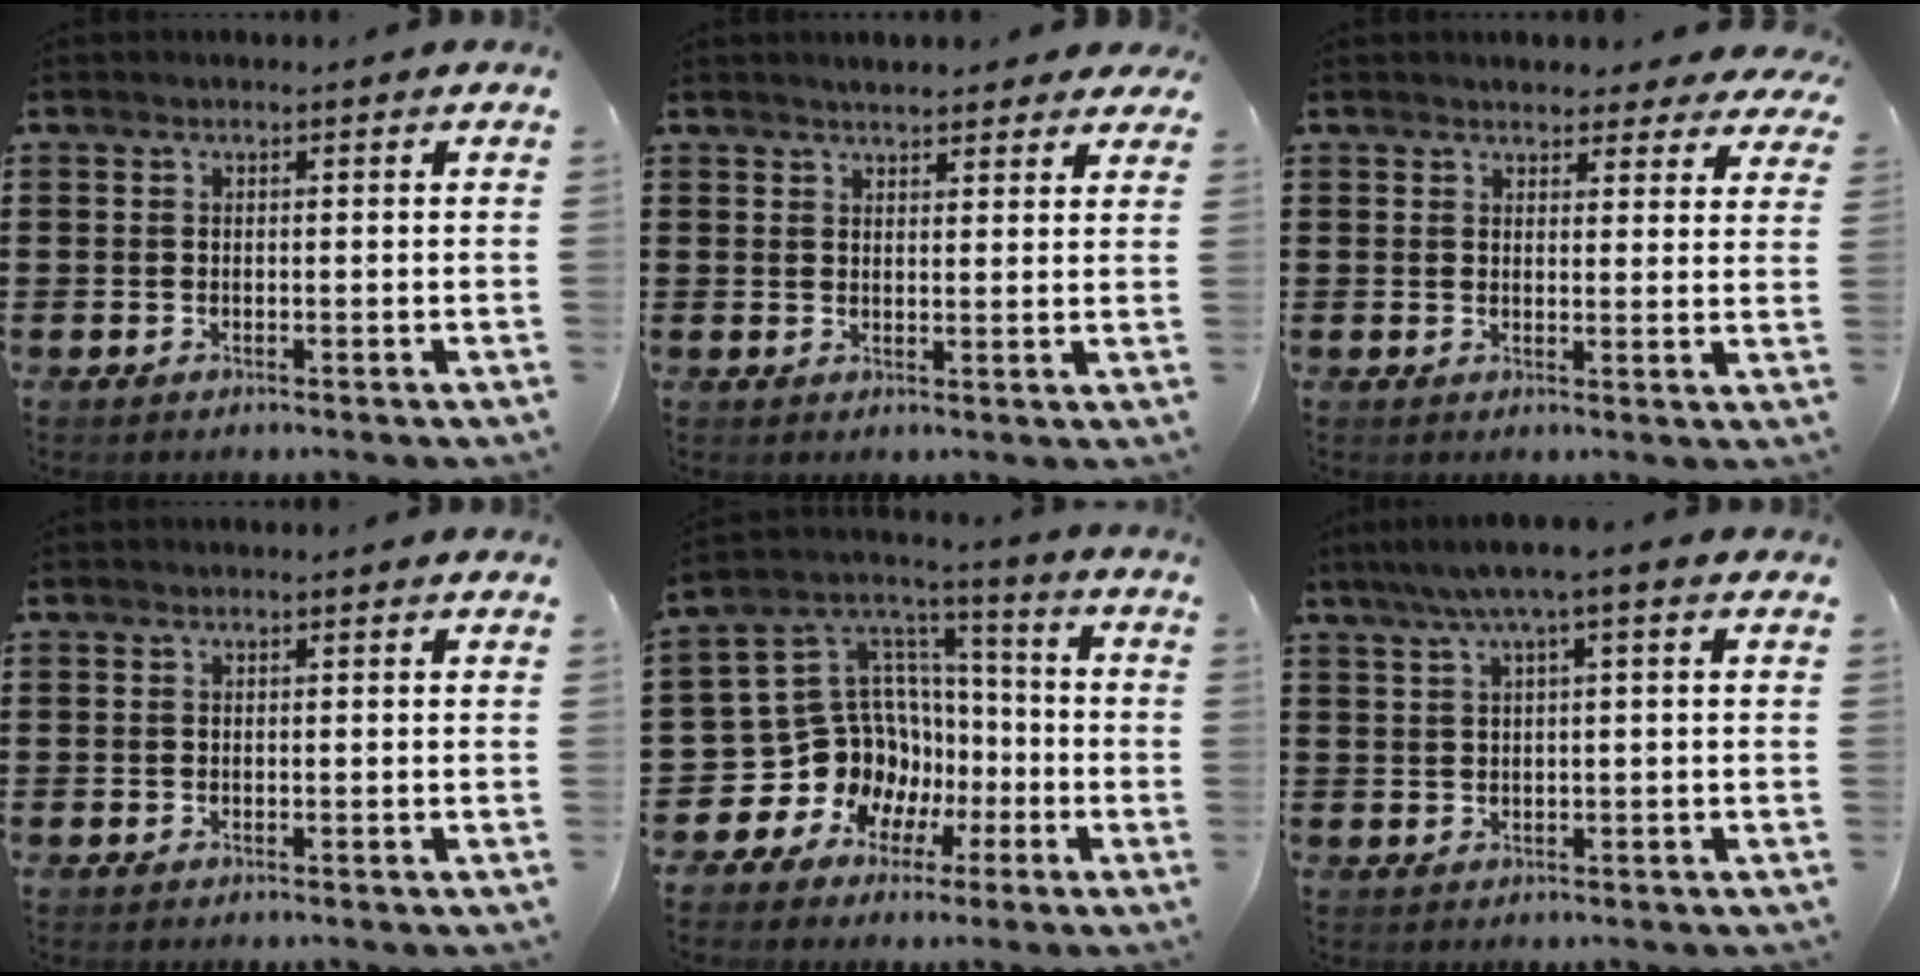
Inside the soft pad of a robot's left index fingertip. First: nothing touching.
{"total": 2.9, "force": [2.8, 0.5, 0.7], "torque": [-0.020, 0.000, 0.052]}
{"total": 3.4, "force": [3.3, 0.8, 0.6], "torque": [-0.014, -0.009, 0.058]}
{"total": 0.0}
{"total": 12.8, "force": [-3.8, 11.8, 3.1], "torque": [-0.115, -0.020, -0.051]}
{"total": 3.0, "force": [0.8, 0.0, 2.9], "torque": [-0.054, 0.000, 0.009]}